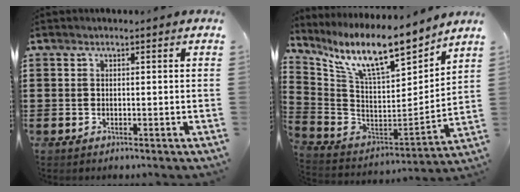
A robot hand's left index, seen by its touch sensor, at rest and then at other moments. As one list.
[{"total": 12.3, "force": [9.4, 2.3, 7.7], "torque": [-0.176, -0.065, 0.159]}]